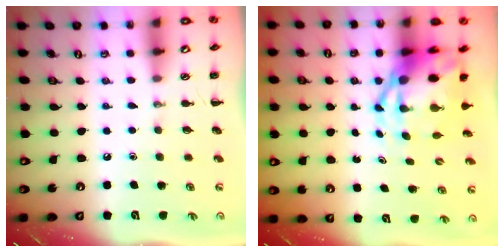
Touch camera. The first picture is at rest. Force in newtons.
{"total": 8.8, "press": 8.4, "slide": 2.4}